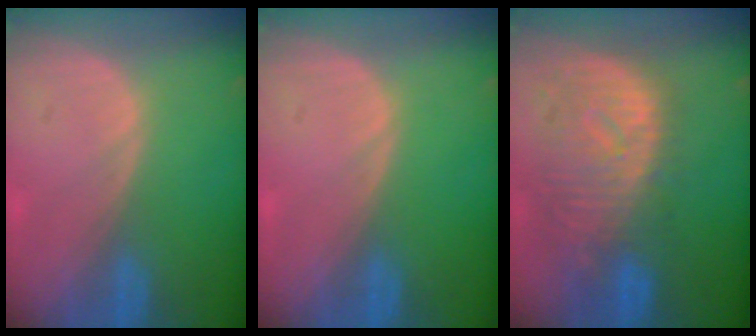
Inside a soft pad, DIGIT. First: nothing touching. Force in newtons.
{"total": 0.0}
{"total": 10.8, "press": 9.6, "slide": 4.9}